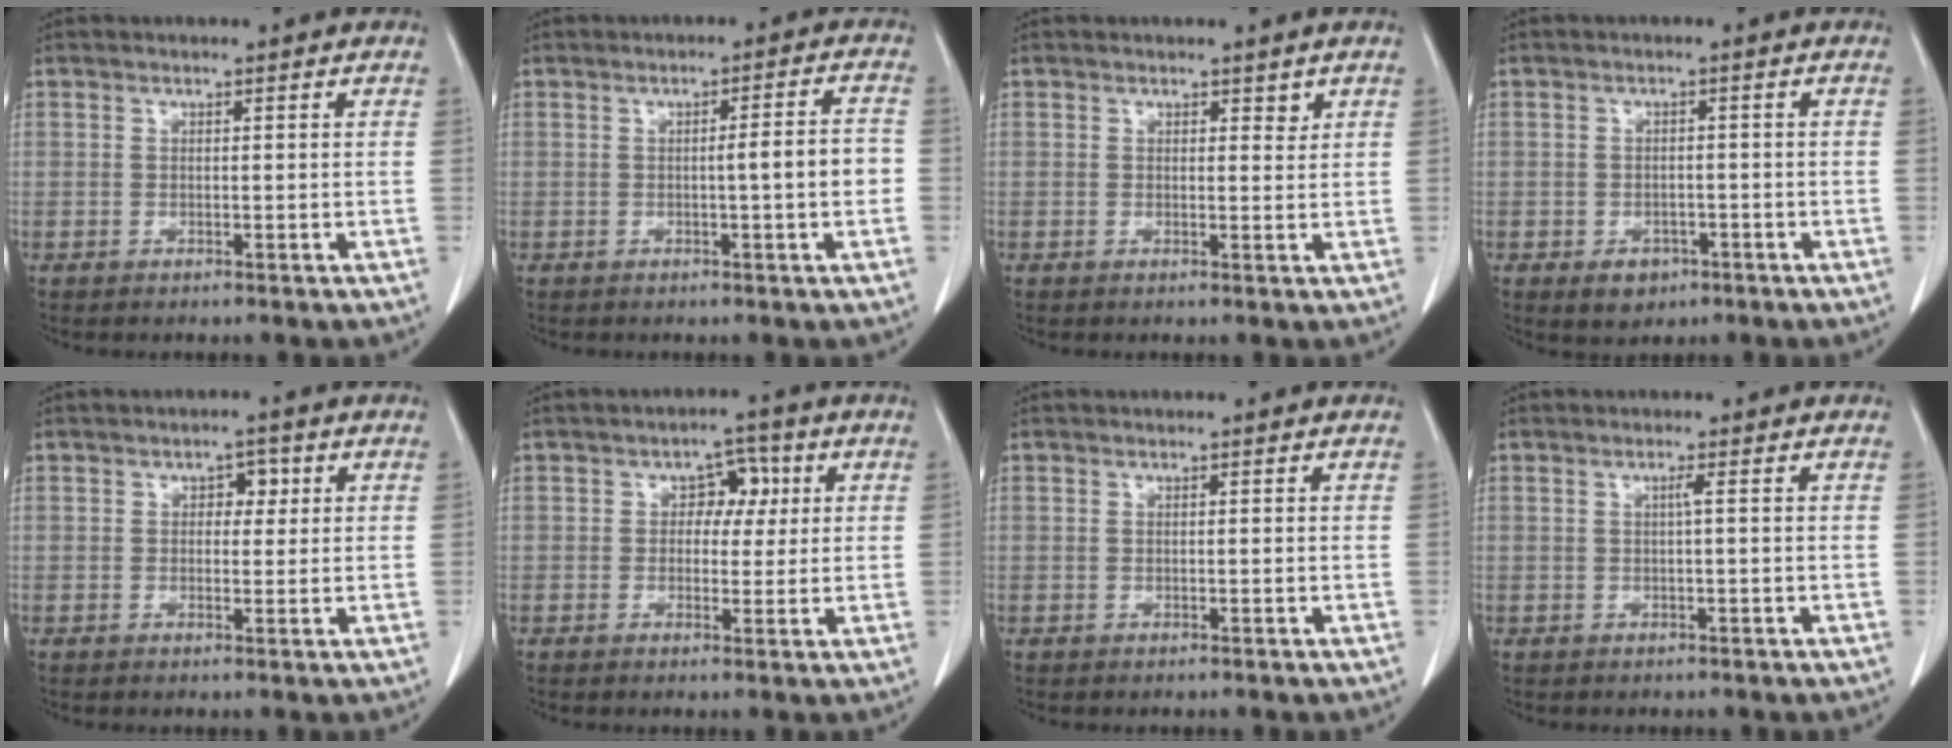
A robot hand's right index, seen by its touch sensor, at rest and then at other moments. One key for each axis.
{"total": 4.8, "fx": -0.8, "fy": 0.1, "fz": 4.8, "tx": -0.066, "ty": 0.008, "tz": -0.013}
{"total": 1.3, "fx": 0.9, "fy": 0.7, "fz": 0.6, "tx": -0.004, "ty": -0.004, "tz": 0.009}
{"total": 3.4, "fx": -1.8, "fy": 2.5, "fz": 1.4, "tx": -0.015, "ty": 0.005, "tz": -0.017}
{"total": 2.4, "fx": 0.7, "fy": 1.6, "fz": 1.7, "tx": -0.018, "ty": 0.009, "tz": 0.007}
{"total": 4.3, "fx": 0.9, "fy": 3.0, "fz": 3.0, "tx": -0.034, "ty": 0.016, "tz": 0.012}
{"total": 0.0}
{"total": 0.8, "fx": 0.0, "fy": -0.2, "fz": 0.8, "tx": -0.013, "ty": 0.002, "tz": 0.001}